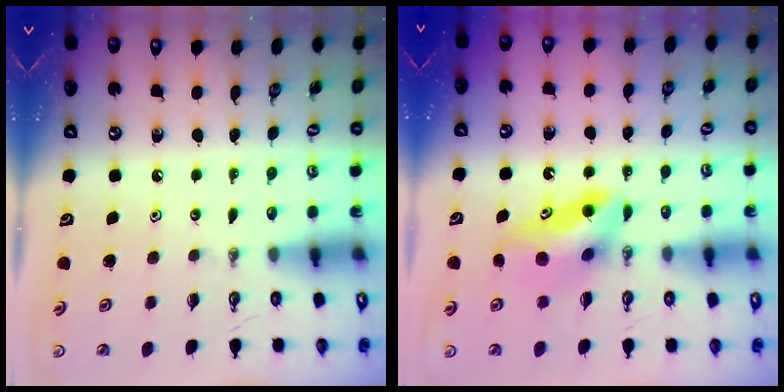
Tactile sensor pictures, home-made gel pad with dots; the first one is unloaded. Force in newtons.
{"total": 8.1, "press": 7.9, "slide": 1.9}